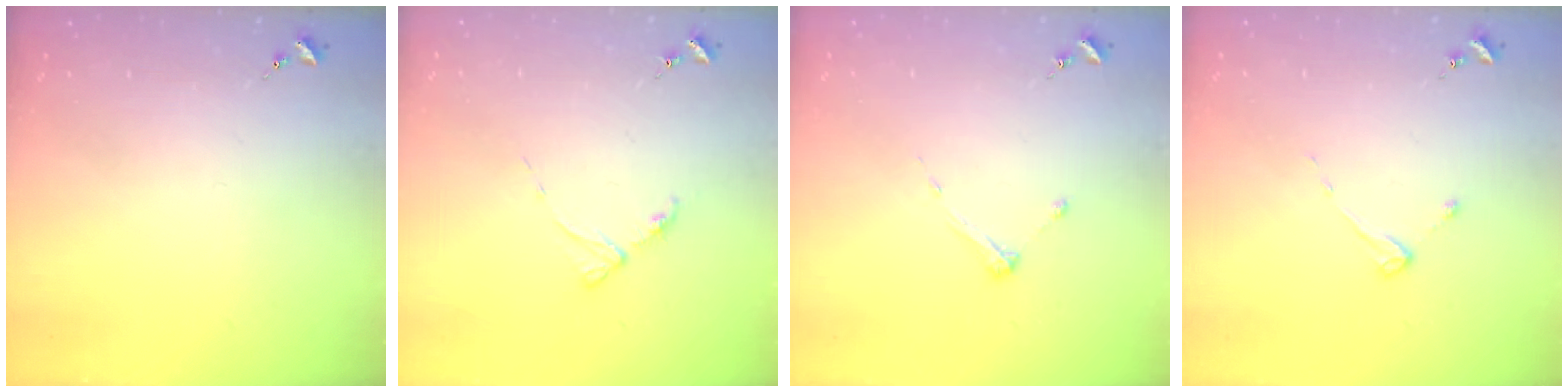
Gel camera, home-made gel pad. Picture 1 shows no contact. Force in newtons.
{"total": 4.5, "press": 4.5, "slide": 0.5}
{"total": 3.2, "press": 3.2, "slide": 0.4}
{"total": 2.6, "press": 2.5, "slide": 0.4}